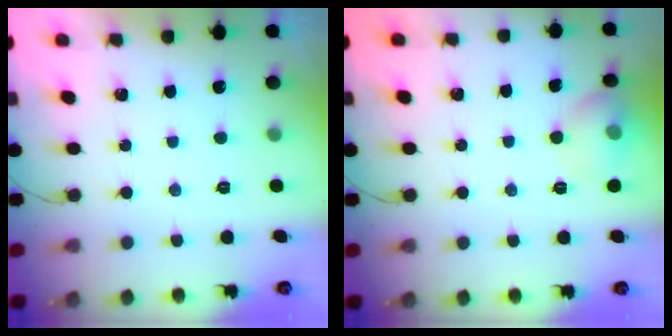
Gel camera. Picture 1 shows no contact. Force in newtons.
{"total": 9.9, "press": 8.2, "slide": 5.5}